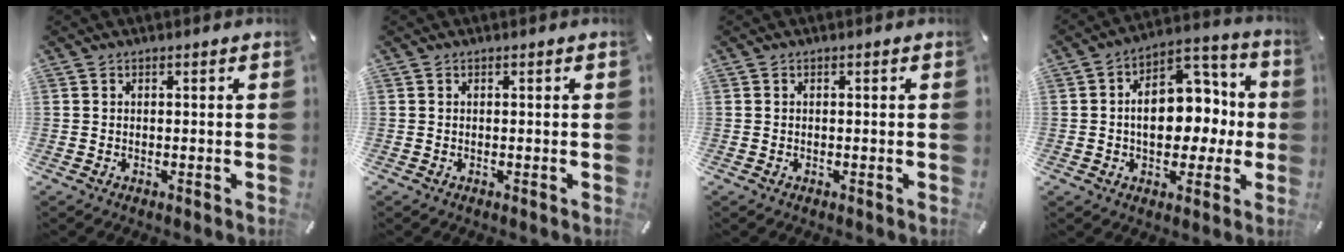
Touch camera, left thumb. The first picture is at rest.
{"total": 0.0}
{"total": 0.0}
{"total": 14.4, "force": [-0.2, 10.5, 9.8], "torque": [-0.118, 0.006, 0.002]}